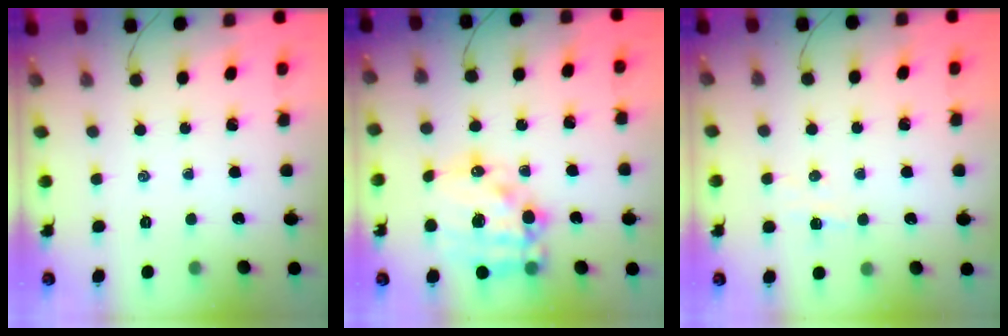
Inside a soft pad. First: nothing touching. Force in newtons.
{"total": 17.8, "press": 17.4, "slide": 3.8}
{"total": 3.7, "press": 3.5, "slide": 1.1}